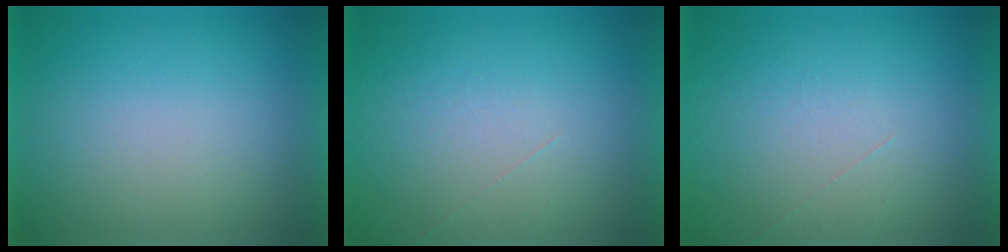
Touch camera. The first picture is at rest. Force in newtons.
{"total": 1.2}
{"total": 1.2}